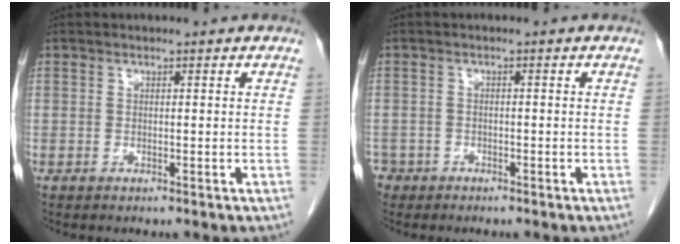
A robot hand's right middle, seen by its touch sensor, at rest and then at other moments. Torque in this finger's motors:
{"motor_torque": [1.03, -1.11, 0.35, -0.06]}